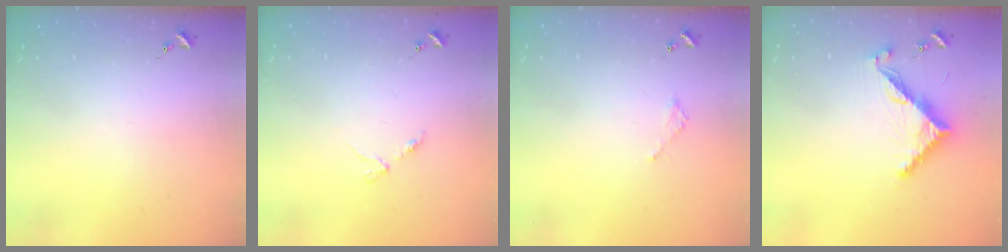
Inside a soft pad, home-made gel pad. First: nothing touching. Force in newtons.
{"total": 2.9, "press": 2.8, "slide": 0.4}
{"total": 1.8, "press": 1.8, "slide": 0.2}
{"total": 8.5, "press": 8.5, "slide": 0.6}